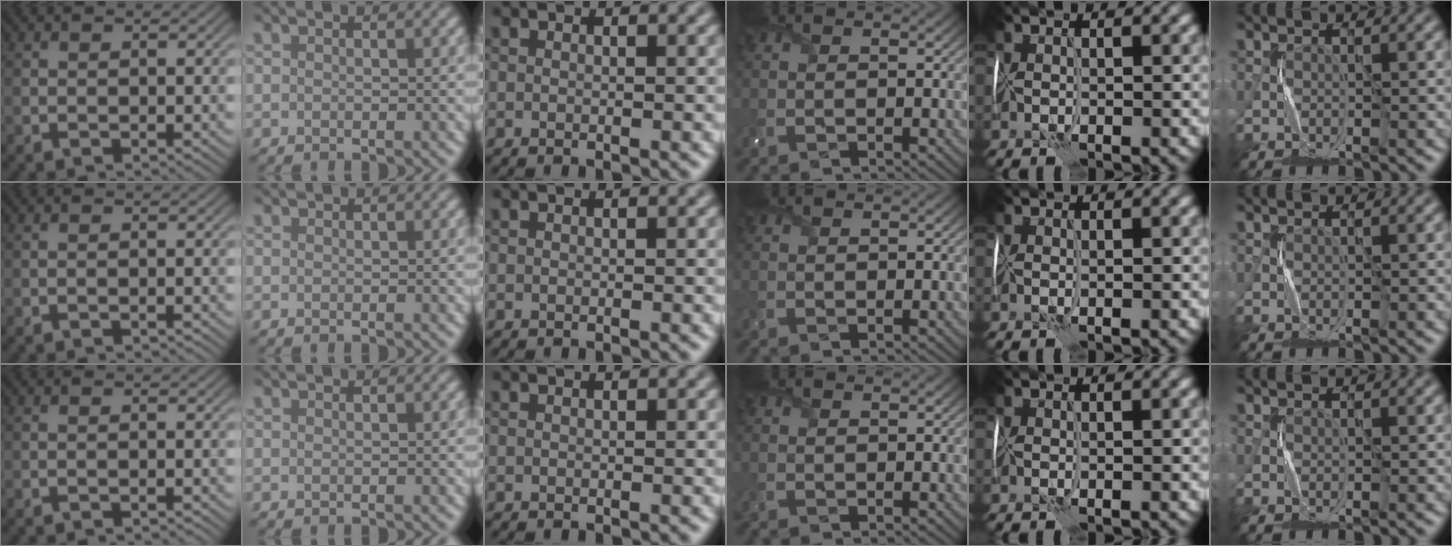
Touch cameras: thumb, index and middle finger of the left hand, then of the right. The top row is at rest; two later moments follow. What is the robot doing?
{"motion": "wrap", "object": "cellophane"}